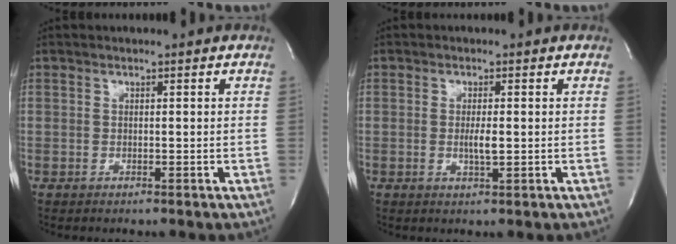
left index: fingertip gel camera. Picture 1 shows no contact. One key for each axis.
{"total": 2.4, "fx": -0.2, "fy": 0.4, "fz": 2.3, "tx": -0.047, "ty": -0.003, "tz": -0.003}